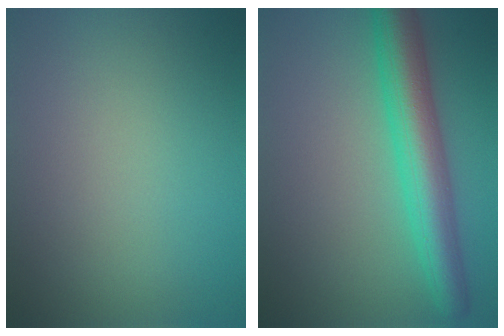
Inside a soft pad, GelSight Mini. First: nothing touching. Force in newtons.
{"total": 6.6, "press": 6.6, "slide": 0.2}